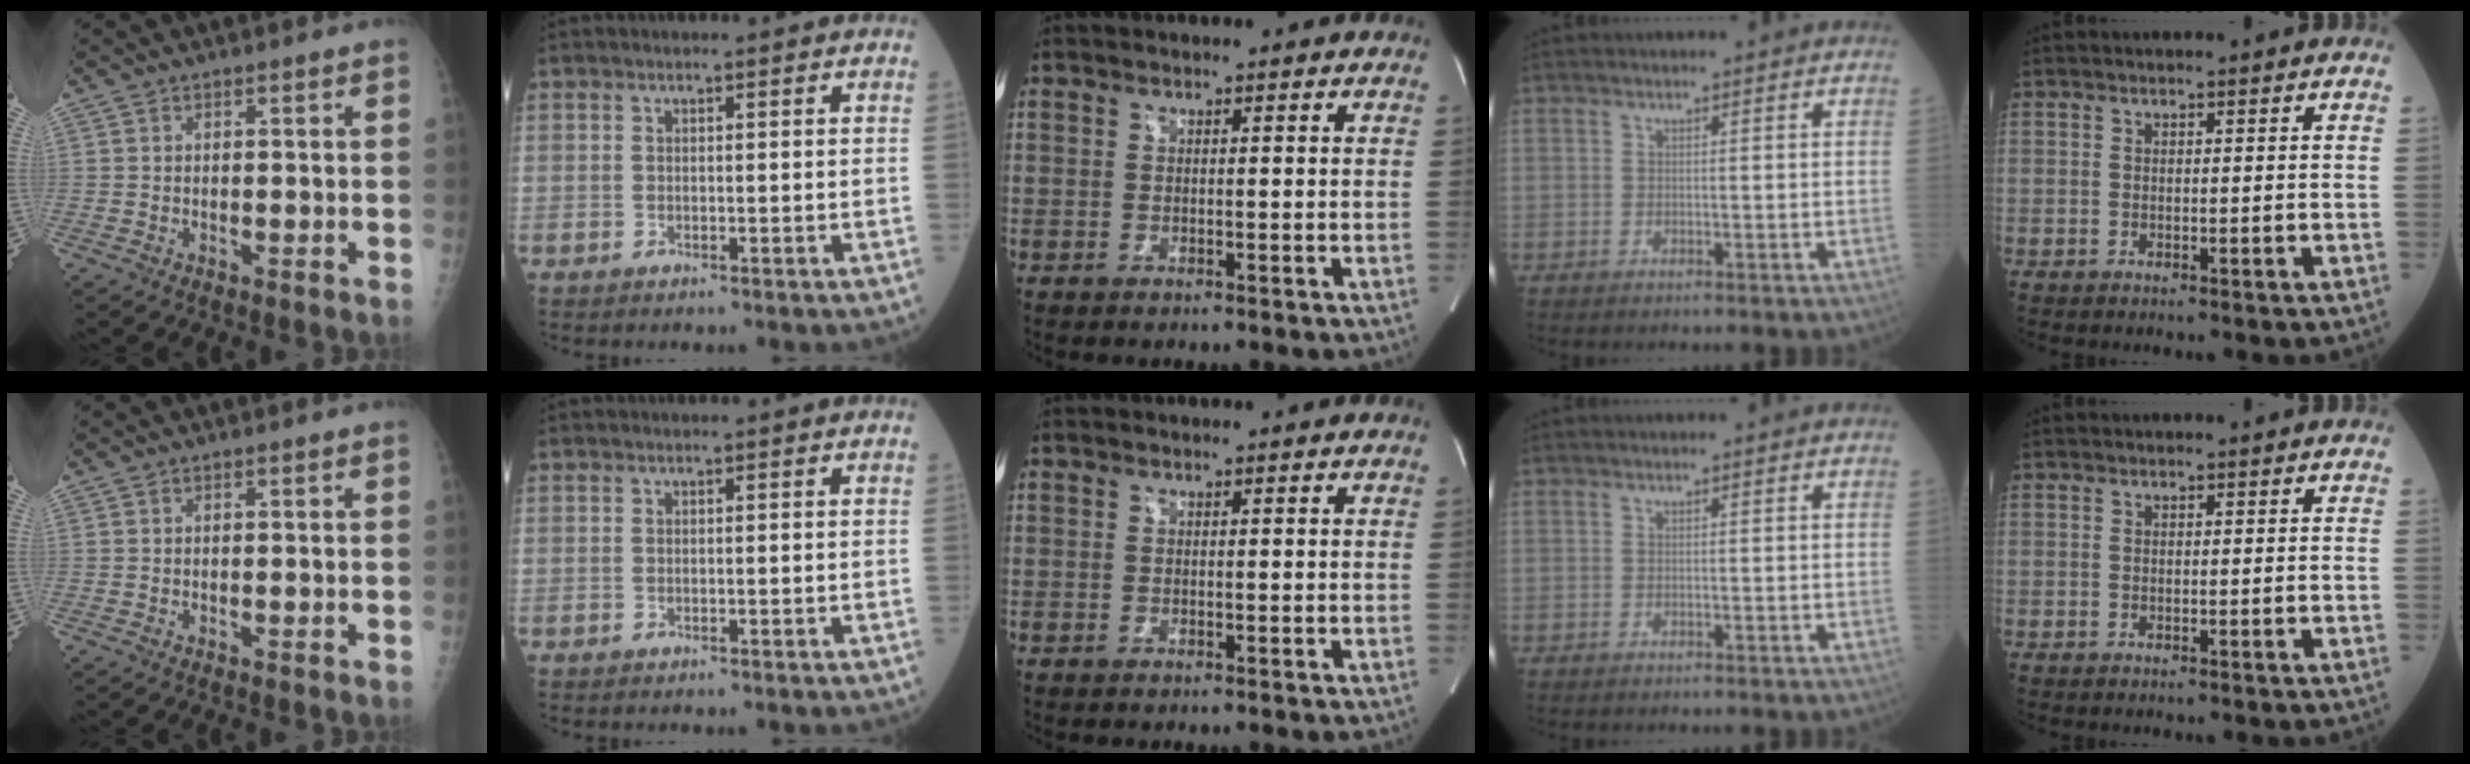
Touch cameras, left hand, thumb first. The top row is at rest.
{}